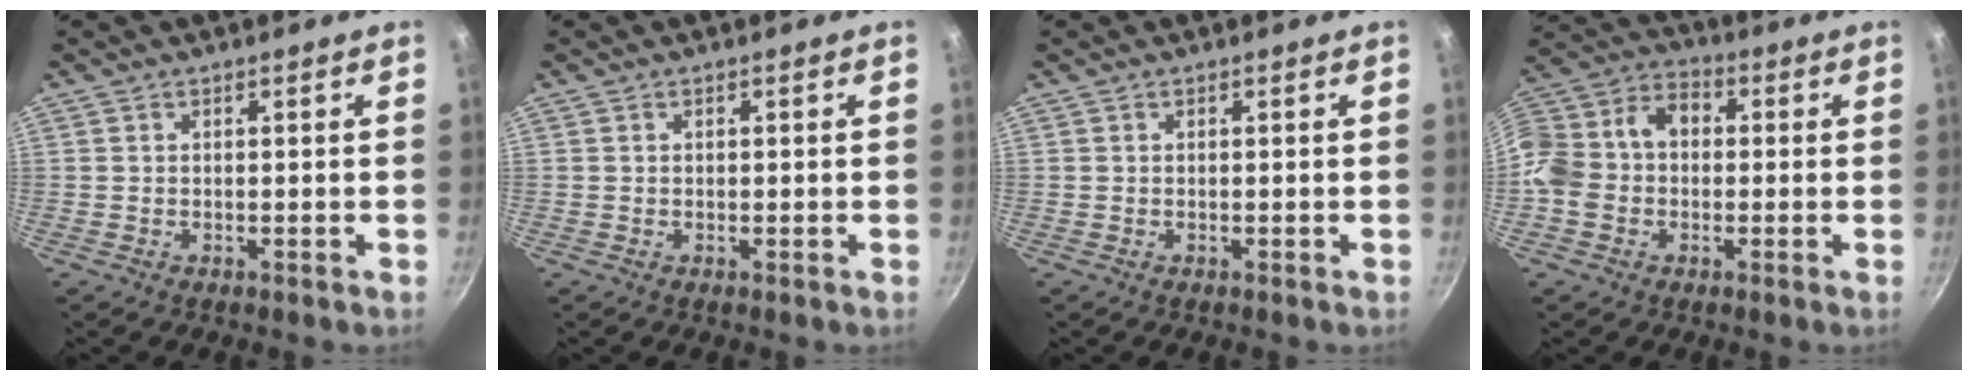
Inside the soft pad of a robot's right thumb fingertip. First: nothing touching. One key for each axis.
{"total": 0.0}
{"total": 0.0}
{"total": 13.6, "fx": -0.1, "fy": 10.5, "fz": 8.7, "tx": -0.160, "ty": 0.045, "tz": -0.011}